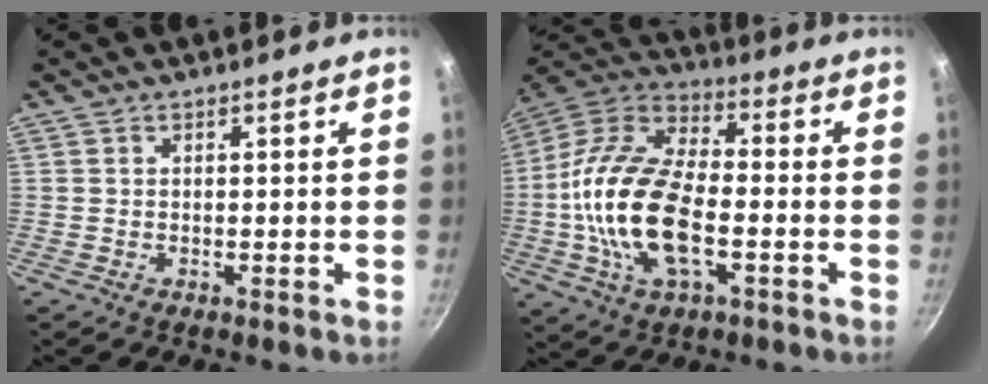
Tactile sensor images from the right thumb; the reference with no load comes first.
{"total": 20.8, "force": [-3.5, 10.5, 17.6], "torque": [-0.359, 0.024, -0.066]}